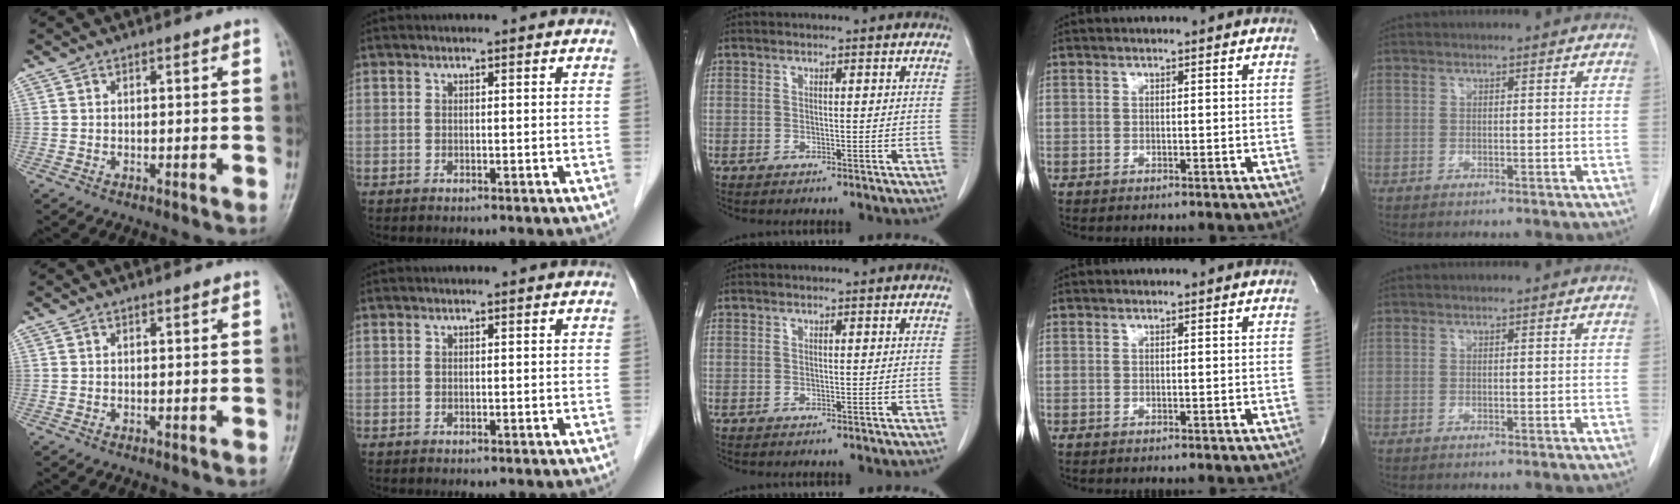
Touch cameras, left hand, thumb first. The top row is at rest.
{}